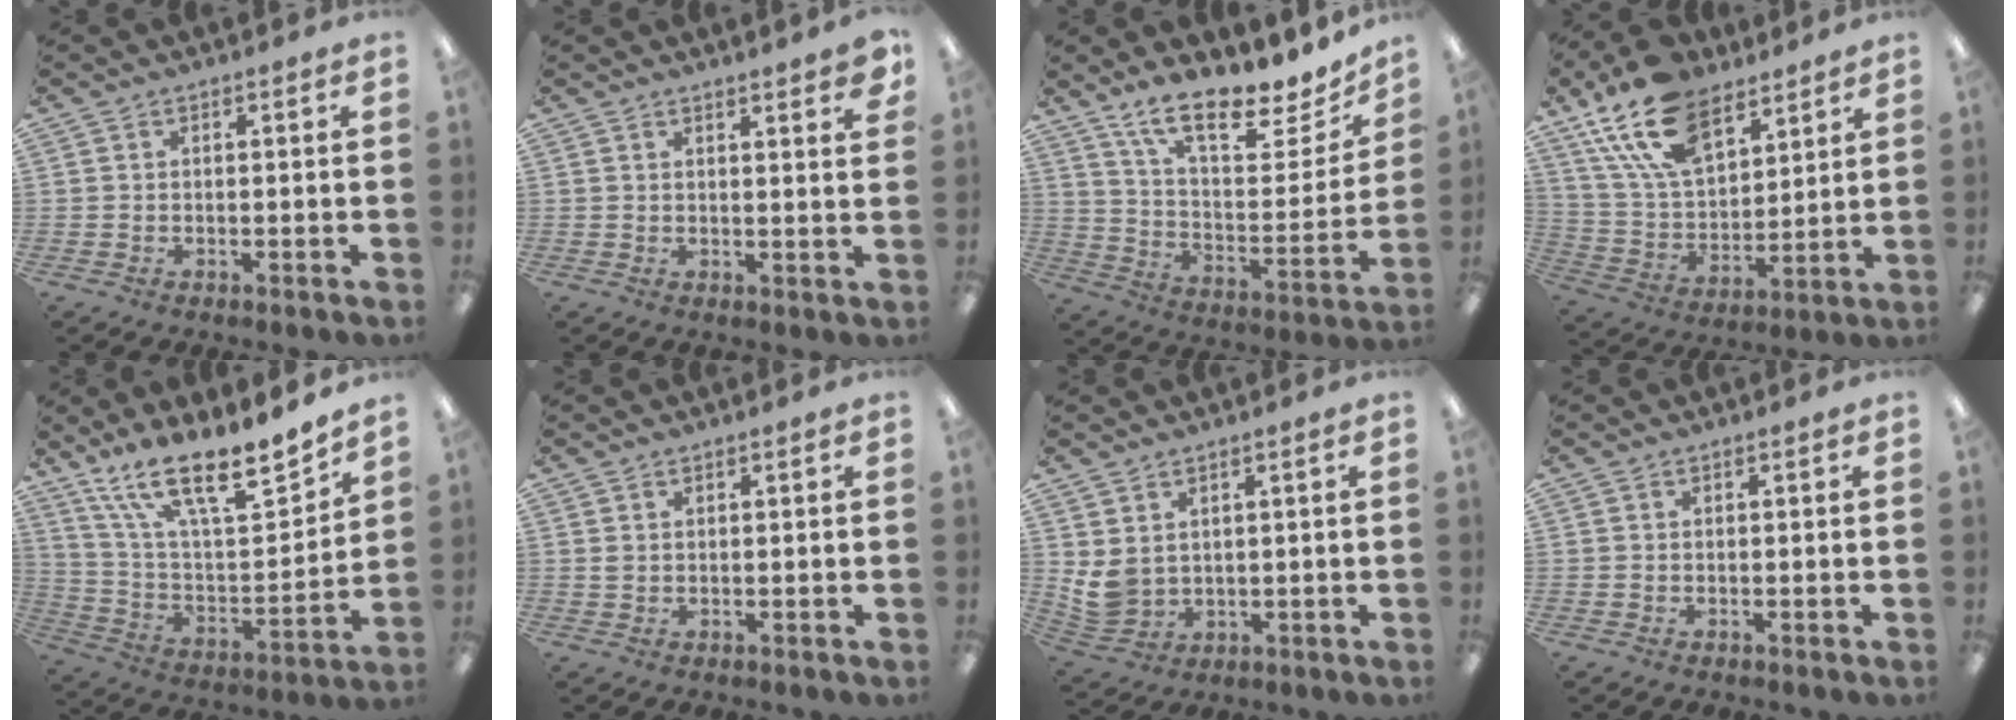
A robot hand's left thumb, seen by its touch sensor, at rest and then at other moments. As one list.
[{"total": 3.1, "force": [2.7, 0.2, 1.5], "torque": [-0.013, -0.018, 0.043]}, {"total": 17.2, "force": [13.7, 5.2, 9.0], "torque": [-0.157, -0.092, 0.237]}, {"total": 18.8, "force": [12.0, 10.2, 10.2], "torque": [-0.211, -0.047, 0.223]}, {"total": 18.7, "force": [15.2, 4.0, 10.1], "torque": [-0.188, -0.111, 0.262]}, {"total": 1.1, "force": [0.7, 0.7, 0.5], "torque": [-0.011, 0.002, 0.013]}, {"total": 5.4, "force": [2.7, 4.1, 2.3], "torque": [-0.058, -0.017, 0.052]}, {"total": 0.0}]